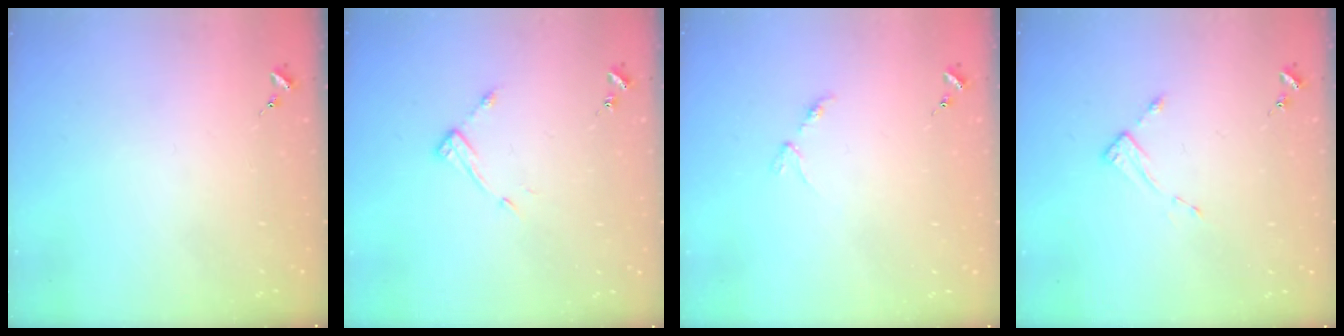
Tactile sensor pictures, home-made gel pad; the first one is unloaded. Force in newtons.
{"total": 7.9, "press": 7.9, "slide": 0.3}
{"total": 2.8, "press": 2.8, "slide": 0.5}
{"total": 2.6, "press": 2.6, "slide": 0.3}